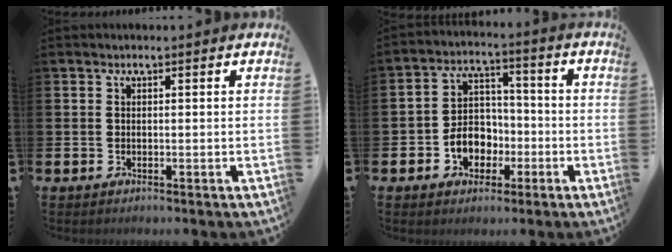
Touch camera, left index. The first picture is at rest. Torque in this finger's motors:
{"motor_torque": [0.50, 0.25, 0.47, 0.14]}